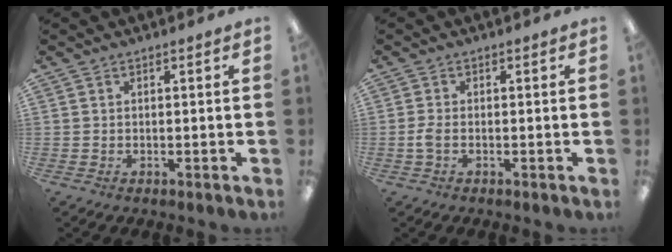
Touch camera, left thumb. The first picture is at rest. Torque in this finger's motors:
{"motor_torque": [-0.02, 0.01, 0.17, -0.14, 0.00]}